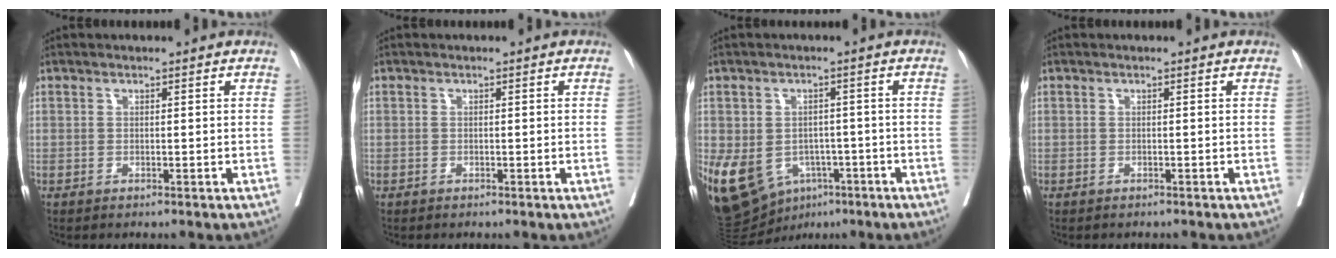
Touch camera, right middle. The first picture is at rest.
{"total": 0.0}
{"total": 12.6, "force": [-5.4, 9.2, 6.7], "torque": [-0.140, 0.008, -0.073]}
{"total": 0.9, "force": [-0.8, 0.3, 0.2], "torque": [-0.006, -0.001, -0.014]}